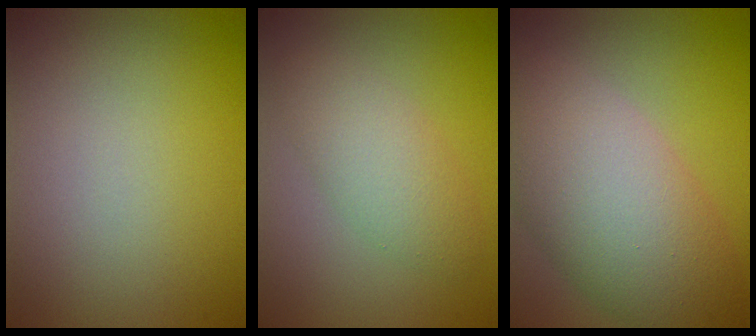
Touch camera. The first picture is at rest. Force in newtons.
{"total": 3.0, "press": 3.0, "slide": 0.1}
{"total": 8.6, "press": 8.6, "slide": 0.4}